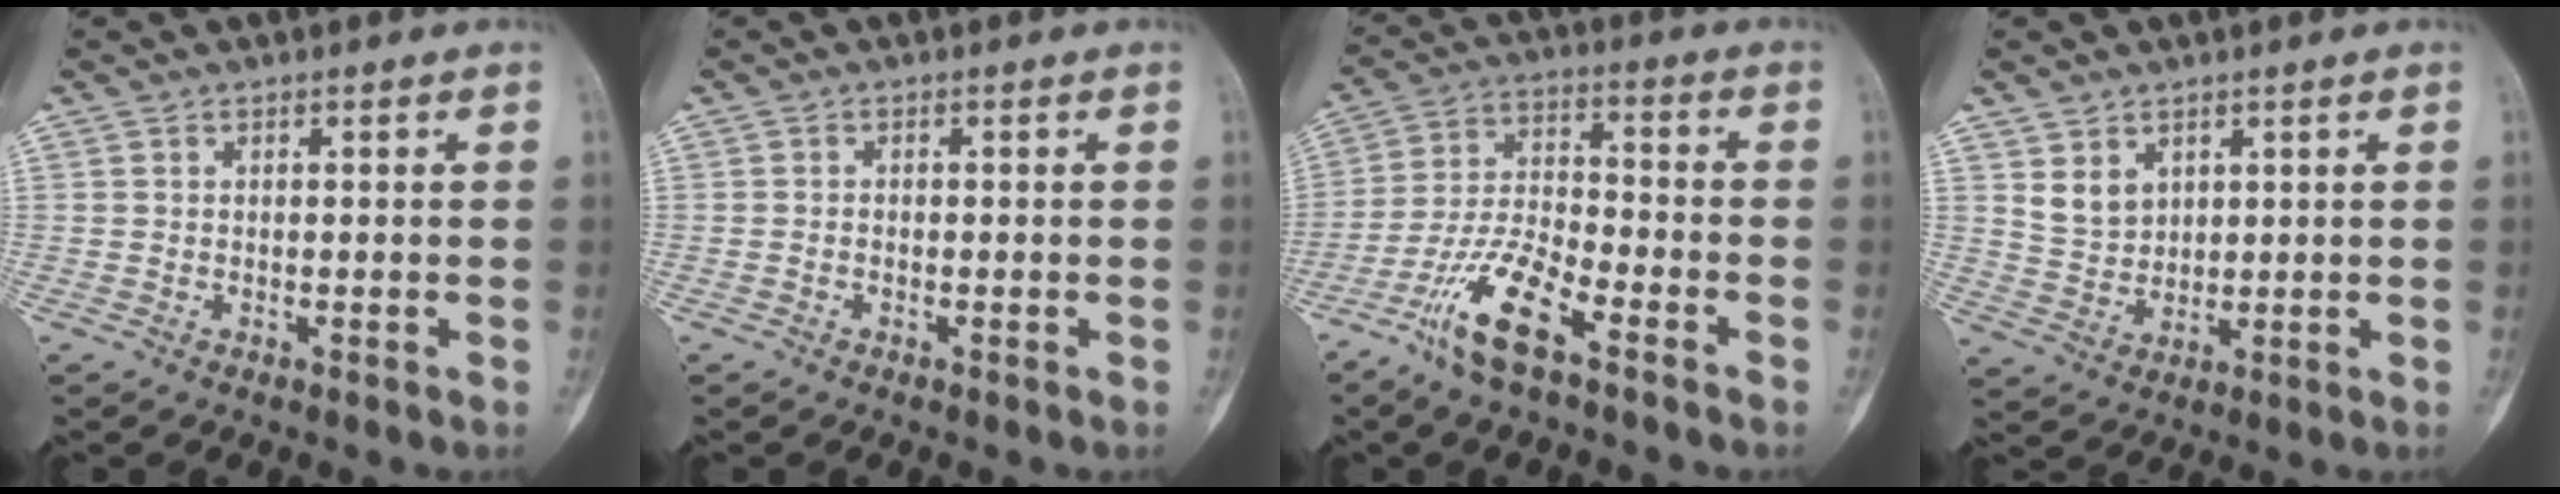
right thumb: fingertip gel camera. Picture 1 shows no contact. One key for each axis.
{"total": 0.7, "fx": -0.3, "fy": 0.4, "fz": 0.4, "tx": -0.008, "ty": 0.003, "tz": -0.008}
{"total": 11.7, "fx": -7.3, "fy": 3.3, "fz": 8.6, "tx": -0.185, "ty": 0.039, "tz": -0.144}
{"total": 5.0, "fx": 2.5, "fy": 3.7, "fz": 2.2, "tx": -0.025, "ty": -0.022, "tz": 0.059}